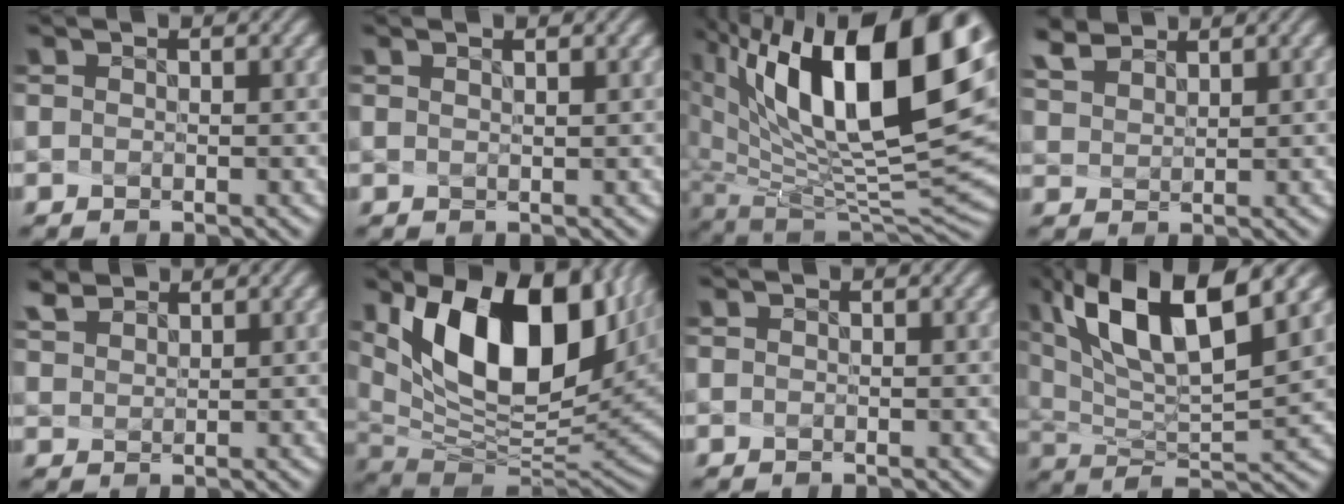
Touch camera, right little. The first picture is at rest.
{"total": 1.1, "force": [0.7, 0.0, 0.9], "torque": [-0.023, -0.001, 0.022]}
{"total": 18.4, "force": [7.0, 8.3, 14.8], "torque": [-0.233, 0.023, 0.129]}
{"total": 2.2, "force": [2.1, 0.4, 0.3], "torque": [-0.022, 0.001, 0.051]}
{"total": 1.7, "force": [1.7, 0.1, 0.0], "torque": [-0.015, 0.002, 0.044]}
{"total": 14.4, "force": [5.6, 6.6, 11.4], "torque": [-0.175, -0.002, 0.097]}
{"total": 0.0}
{"total": 10.8, "force": [5.4, 2.5, 9.0], "torque": [-0.156, 0.011, 0.099]}